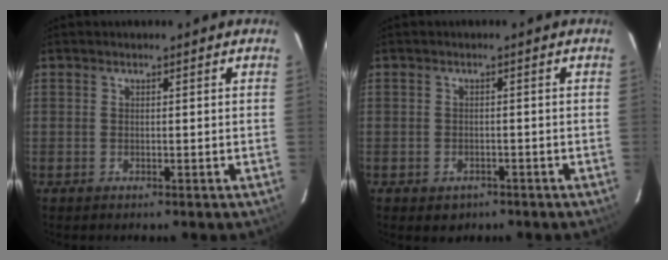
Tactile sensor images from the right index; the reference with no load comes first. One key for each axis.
{"total": 3.0, "fx": -1.7, "fy": 2.3, "fz": 0.9, "tx": -0.023, "ty": -0.001, "tz": -0.018}